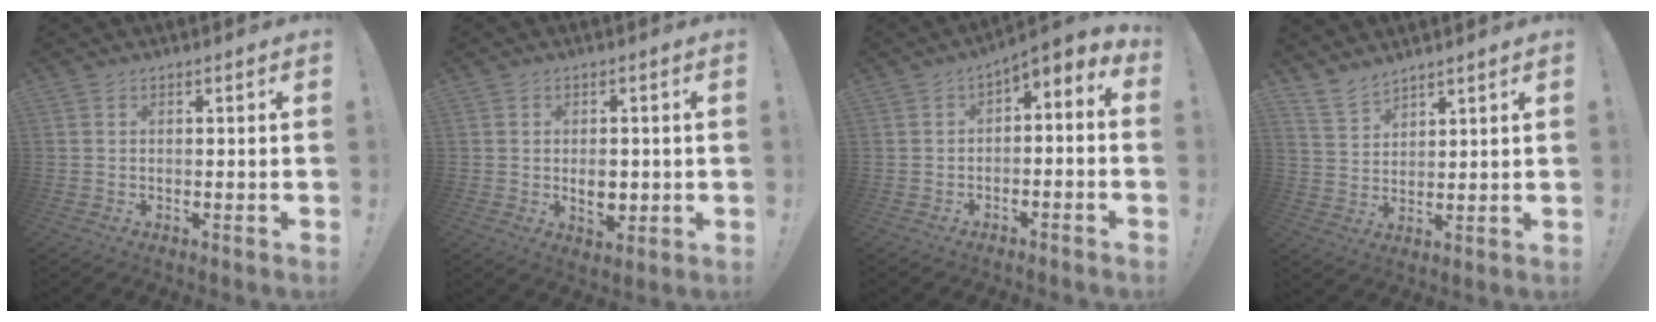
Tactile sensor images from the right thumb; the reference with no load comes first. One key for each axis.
{"total": 5.4, "fx": -0.5, "fy": 3.7, "fz": 3.9, "tx": -0.040, "ty": 0.001, "tz": -0.009}
{"total": 2.6, "fx": -0.7, "fy": 1.6, "fz": 2.0, "tx": -0.029, "ty": 0.002, "tz": -0.012}
{"total": 6.7, "fx": 5.9, "fy": 2.8, "fz": 1.4, "tx": -0.033, "ty": -0.040, "tz": 0.116}